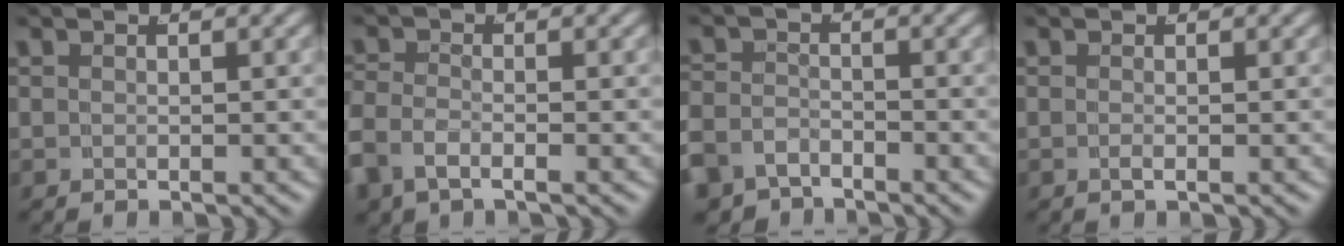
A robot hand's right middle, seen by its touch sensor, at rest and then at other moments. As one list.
[{"total": 3.3, "force": [-1.6, 2.2, 1.9], "torque": [-0.058, -0.018, -0.022]}, {"total": 4.6, "force": [-3.3, 3.0, 1.1], "torque": [-0.042, -0.027, -0.052]}, {"total": 0.5, "force": [-0.4, -0.2, 0.3], "torque": [-0.007, -0.003, -0.003]}]